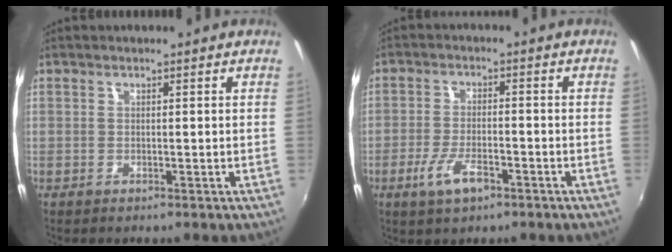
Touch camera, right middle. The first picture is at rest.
{"total": 6.1, "force": [-3.5, 2.2, 4.4], "torque": [-0.103, -0.011, -0.062]}